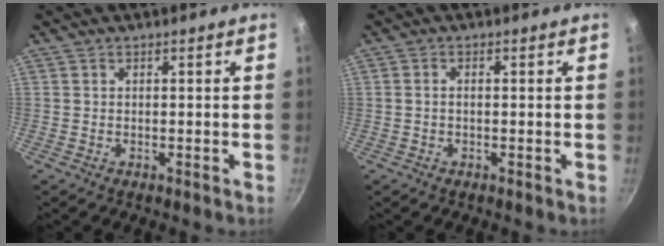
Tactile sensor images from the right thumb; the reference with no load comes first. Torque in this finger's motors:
{"motor_torque": [0.16, -0.27, -0.49, 0.05, -0.06]}